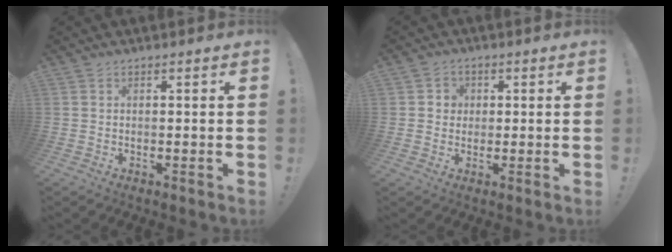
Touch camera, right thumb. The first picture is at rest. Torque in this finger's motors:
{"motor_torque": [0.28, 0.16, -0.03, 0.13, 0.00]}